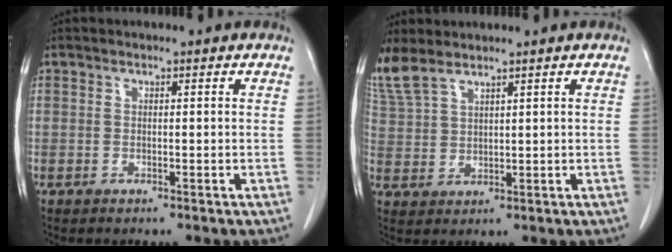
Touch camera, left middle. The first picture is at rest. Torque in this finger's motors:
{"motor_torque": [0.94, -1.20, 0.65, 0.21]}